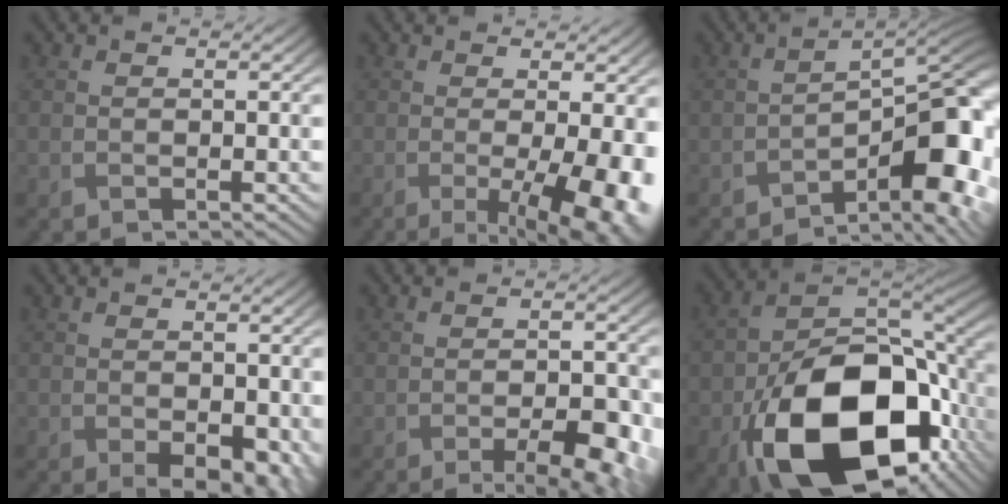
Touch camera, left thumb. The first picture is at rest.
{"total": 8.8, "force": [-1.8, 2.1, 8.4], "torque": [-0.111, -0.010, -0.017]}
{"total": 8.5, "force": [-4.5, 2.1, 6.9], "torque": [-0.093, 0.003, -0.079]}
{"total": 5.3, "force": [-1.7, 2.9, 4.1], "torque": [-0.063, -0.031, -0.003]}
{"total": 5.7, "force": [-2.8, 1.4, 4.8], "torque": [-0.072, -0.001, -0.033]}
{"total": 20.6, "force": [-9.1, 11.5, 14.4], "torque": [-0.267, -0.057, -0.131]}